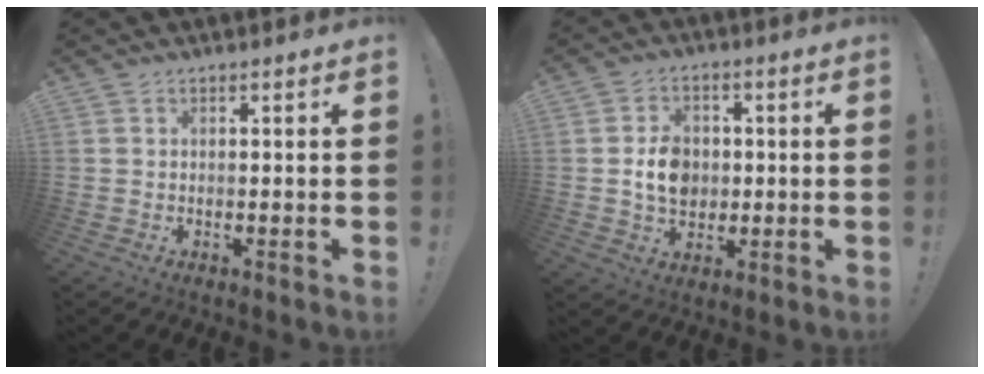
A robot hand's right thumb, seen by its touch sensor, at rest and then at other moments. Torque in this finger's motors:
{"motor_torque": [0.92, 1.14, 0.11, -0.10, 0.00]}